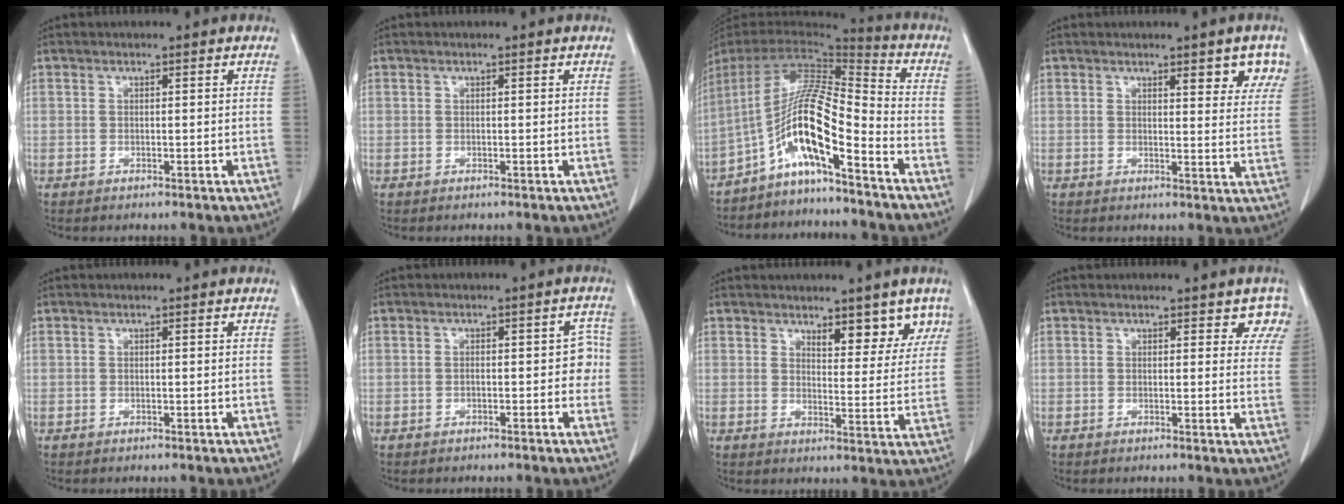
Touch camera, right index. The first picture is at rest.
{"total": 0.0}
{"total": 13.0, "force": [-6.8, 0.8, 11.0], "torque": [-0.201, 0.016, -0.126]}
{"total": 6.2, "force": [3.8, 1.5, 4.7], "torque": [-0.050, -0.006, 0.038]}
{"total": 0.0}
{"total": 3.2, "force": [-0.5, 1.7, 2.7], "torque": [-0.018, 0.014, -0.011]}
{"total": 7.1, "force": [5.4, 2.4, 3.9], "torque": [-0.030, -0.011, 0.066]}
{"total": 4.7, "force": [3.8, 2.2, 1.7], "torque": [0.006, -0.009, 0.022]}